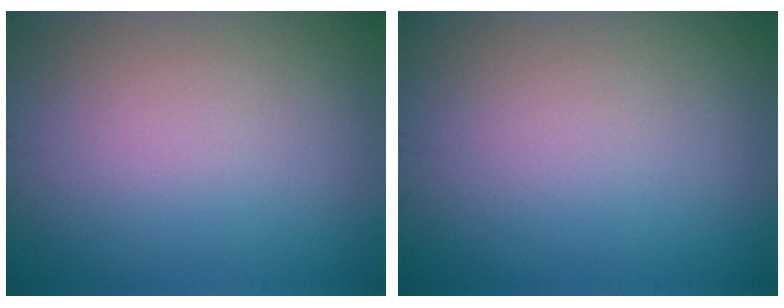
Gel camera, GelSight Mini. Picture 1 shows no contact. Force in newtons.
{"total": 0.0}